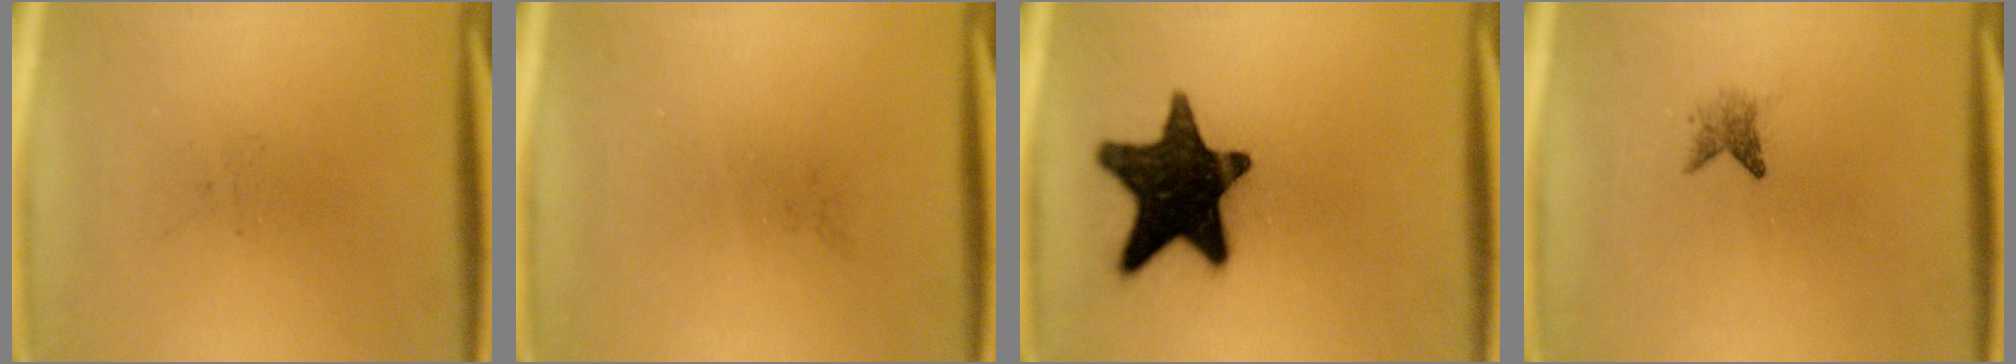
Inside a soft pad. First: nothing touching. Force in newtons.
{"total": 0.0}
{"total": 17.9}
{"total": 1.6}